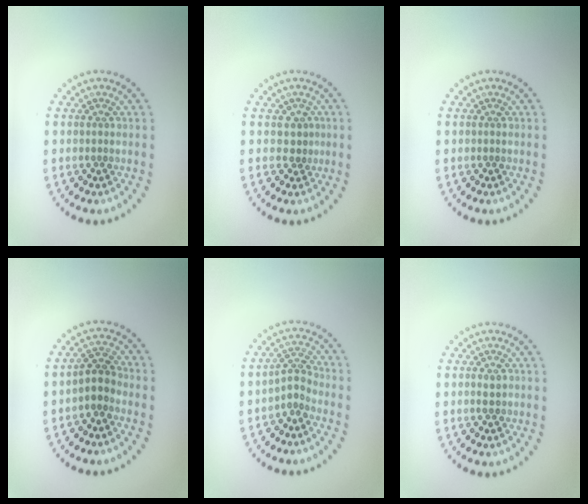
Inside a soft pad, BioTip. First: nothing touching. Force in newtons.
{"total": 1.3, "press": 1.0, "slide": 0.8}
{"total": 0.0}
{"total": 2.2, "press": 1.9, "slide": 1.2}
{"total": 2.1, "press": 1.4, "slide": 1.5}
{"total": 0.9, "press": 0.9, "slide": 0.2}